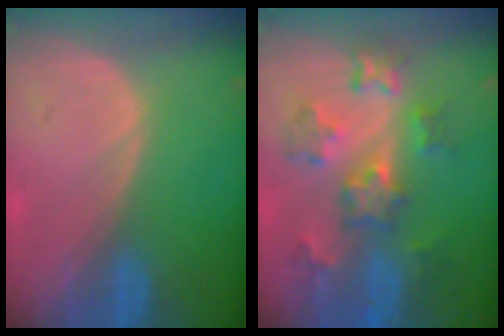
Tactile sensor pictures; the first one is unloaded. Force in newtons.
{"total": 8.3, "press": 7.9, "slide": 2.5}